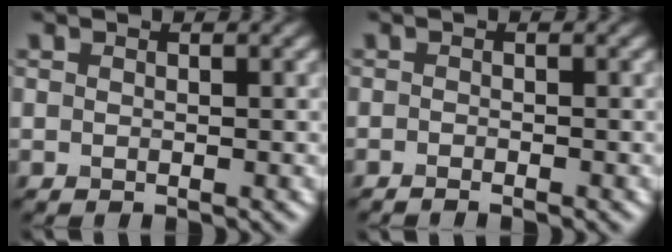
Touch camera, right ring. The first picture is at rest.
{"total": 0.7, "force": [-0.6, -0.1, 0.3], "torque": [-0.006, -0.001, -0.012]}